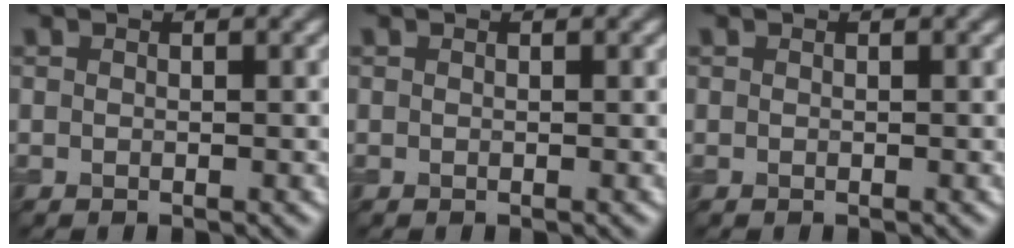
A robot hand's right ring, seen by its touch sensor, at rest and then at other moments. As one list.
[{"total": 0.0}, {"total": 0.0}]